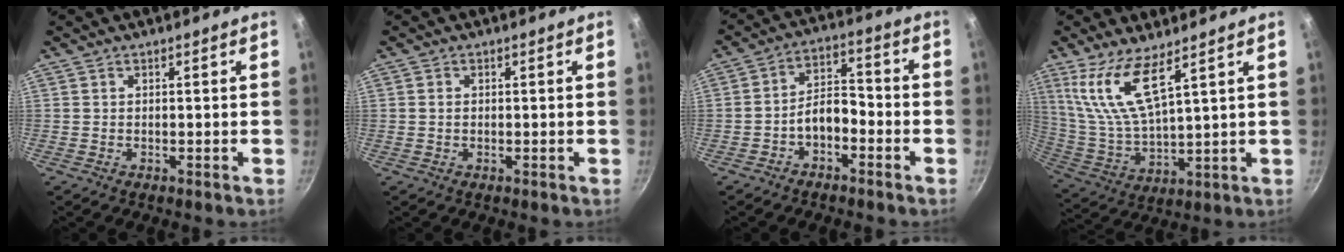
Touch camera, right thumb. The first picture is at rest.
{"total": 0.9, "force": [0.1, 0.7, 0.5], "torque": [-0.008, 0.003, 0.002]}
{"total": 6.6, "force": [-3.2, 3.8, 4.4], "torque": [-0.057, 0.048, -0.057]}
{"total": 11.7, "force": [6.9, 3.0, 8.9], "torque": [-0.181, -0.049, 0.154]}